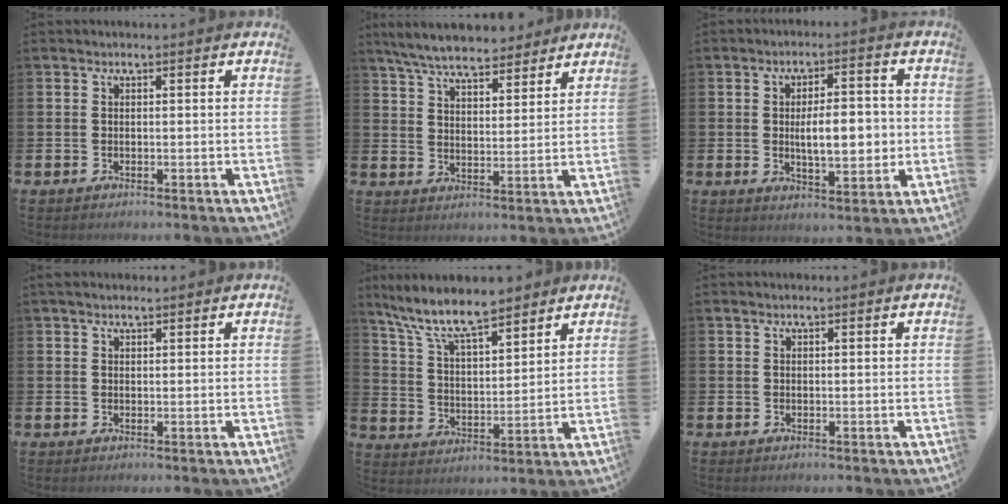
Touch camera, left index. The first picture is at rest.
{"total": 7.7, "force": [7.1, 1.6, 2.3], "torque": [-0.061, -0.032, 0.128]}
{"total": 7.3, "force": [-0.4, 3.2, 6.6], "torque": [-0.088, -0.002, -0.014]}
{"total": 1.6, "force": [1.4, 0.4, 0.5], "torque": [0.005, -0.001, 0.023]}
{"total": 9.8, "force": [8.5, 2.2, 4.2], "torque": [-0.116, -0.038, 0.153]}
{"total": 0.6, "force": [0.5, 0.1, 0.2], "torque": [0.000, 0.001, 0.008]}